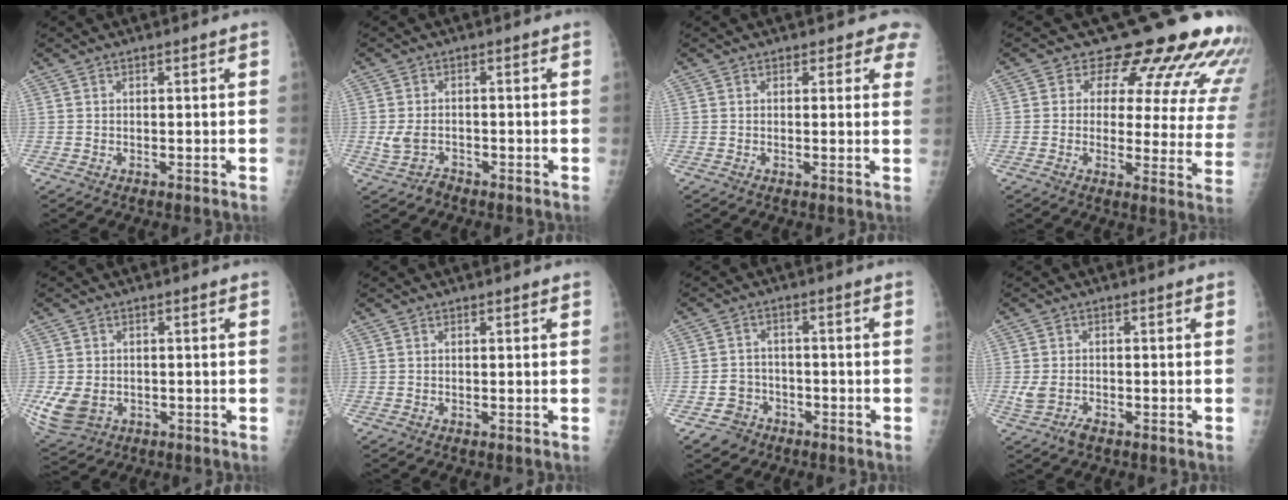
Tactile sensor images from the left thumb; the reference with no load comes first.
{"total": 3.1, "force": [-1.5, 2.1, 1.7], "torque": [-0.042, 0.013, -0.024]}
{"total": 4.1, "force": [3.4, 2.3, 0.9], "torque": [0.028, -0.013, 0.016]}
{"total": 17.9, "force": [13.9, 7.0, 8.9], "torque": [-0.057, -0.082, 0.141]}
{"total": 7.7, "force": [-1.8, 5.9, 4.7], "torque": [-0.089, -0.005, -0.018]}
{"total": 0.0}
{"total": 5.0, "force": [-3.0, 4.1, 0.3], "torque": [0.016, 0.020, -0.050]}
{"total": 3.3, "force": [-1.4, 1.8, 2.3], "torque": [-0.056, 0.009, -0.021]}